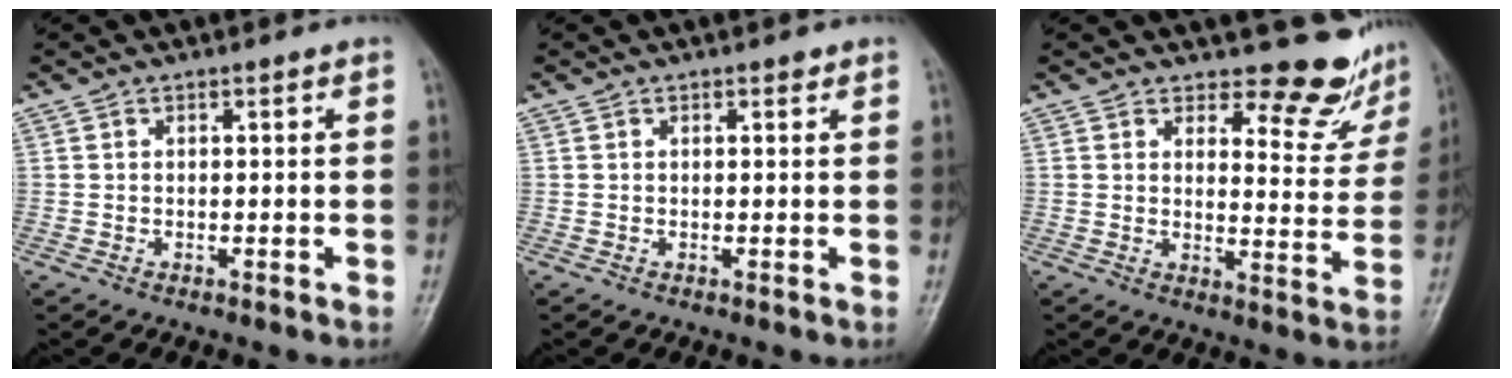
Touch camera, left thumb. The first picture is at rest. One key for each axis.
{"total": 0.7, "fx": 0.5, "fy": 0.3, "fz": 0.4, "tx": -0.004, "ty": -0.002, "tz": 0.005}
{"total": 9.6, "fx": 8.6, "fy": 3.5, "fz": 2.5, "tx": -0.001, "ty": -0.085, "tz": 0.100}